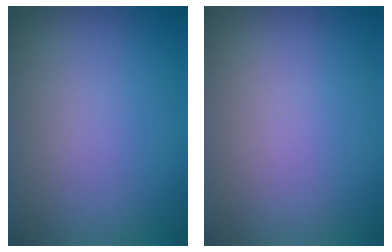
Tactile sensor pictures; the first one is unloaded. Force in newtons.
{"total": 0.0}